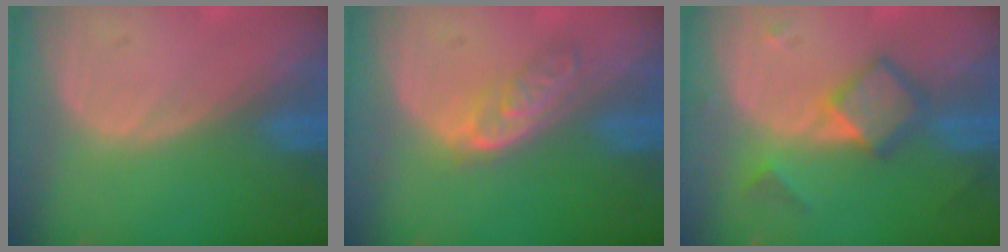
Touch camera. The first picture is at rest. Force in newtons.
{"total": 4.9, "press": 4.2, "slide": 2.4}
{"total": 5.8, "press": 5.8, "slide": 0.1}